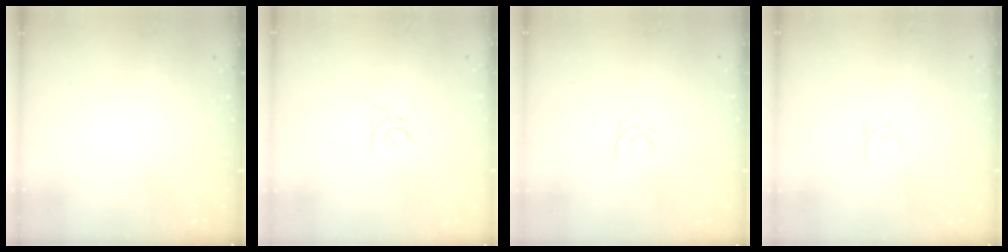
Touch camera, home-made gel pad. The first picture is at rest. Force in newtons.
{"total": 2.0, "press": 1.9, "slide": 0.6}
{"total": 3.1, "press": 3.1, "slide": 0.4}
{"total": 1.4, "press": 1.4, "slide": 0.1}